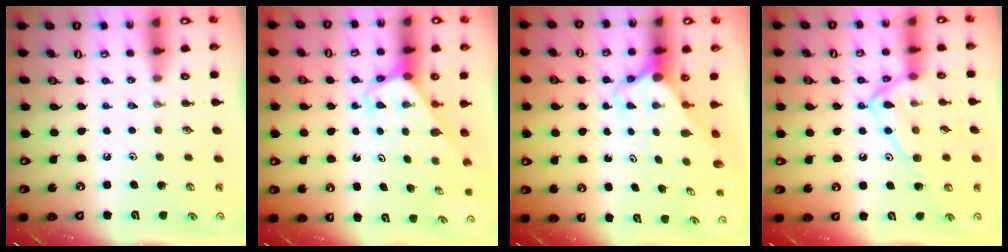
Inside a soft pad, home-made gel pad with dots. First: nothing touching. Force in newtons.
{"total": 3.4, "press": 3.4, "slide": 0.2}
{"total": 3.0, "press": 3.0, "slide": 0.2}
{"total": 13.2, "press": 13.2, "slide": 0.6}